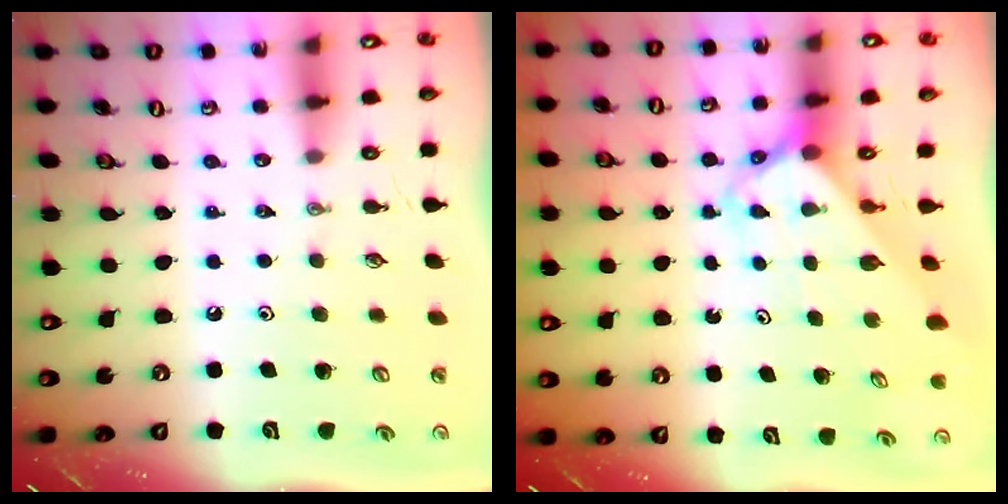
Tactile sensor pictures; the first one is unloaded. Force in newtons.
{"total": 2.8, "press": 2.8, "slide": 0.1}